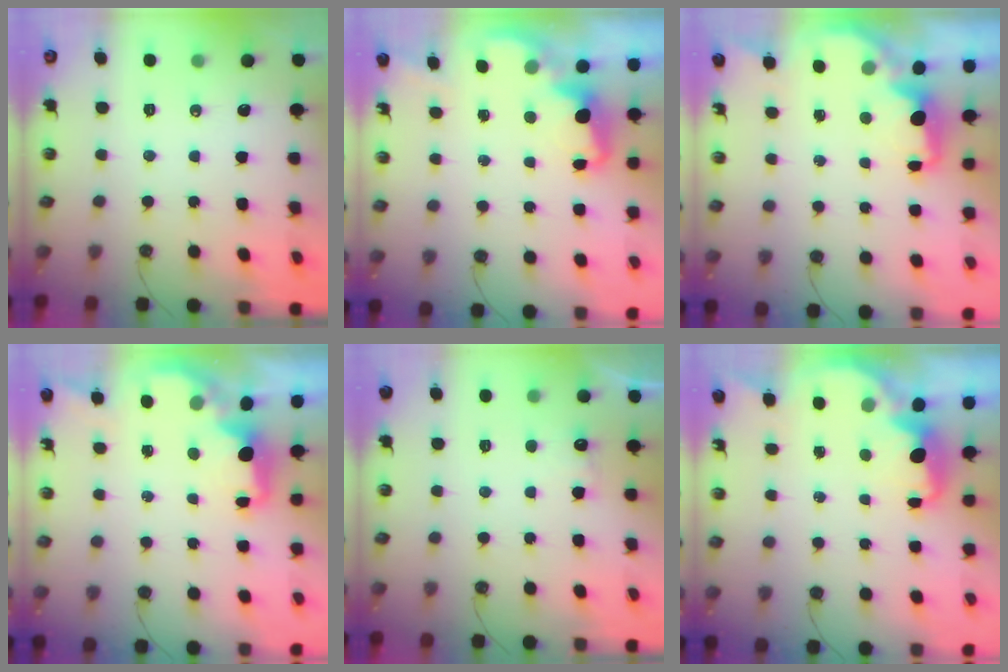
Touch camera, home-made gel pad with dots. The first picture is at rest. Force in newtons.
{"total": 2.5, "press": 2.4, "slide": 0.5}
{"total": 1.9, "press": 1.9, "slide": 0.5}
{"total": 2.1, "press": 2.0, "slide": 0.8}
{"total": 5.9, "press": 5.8, "slide": 1.2}
{"total": 2.7, "press": 2.6, "slide": 0.6}